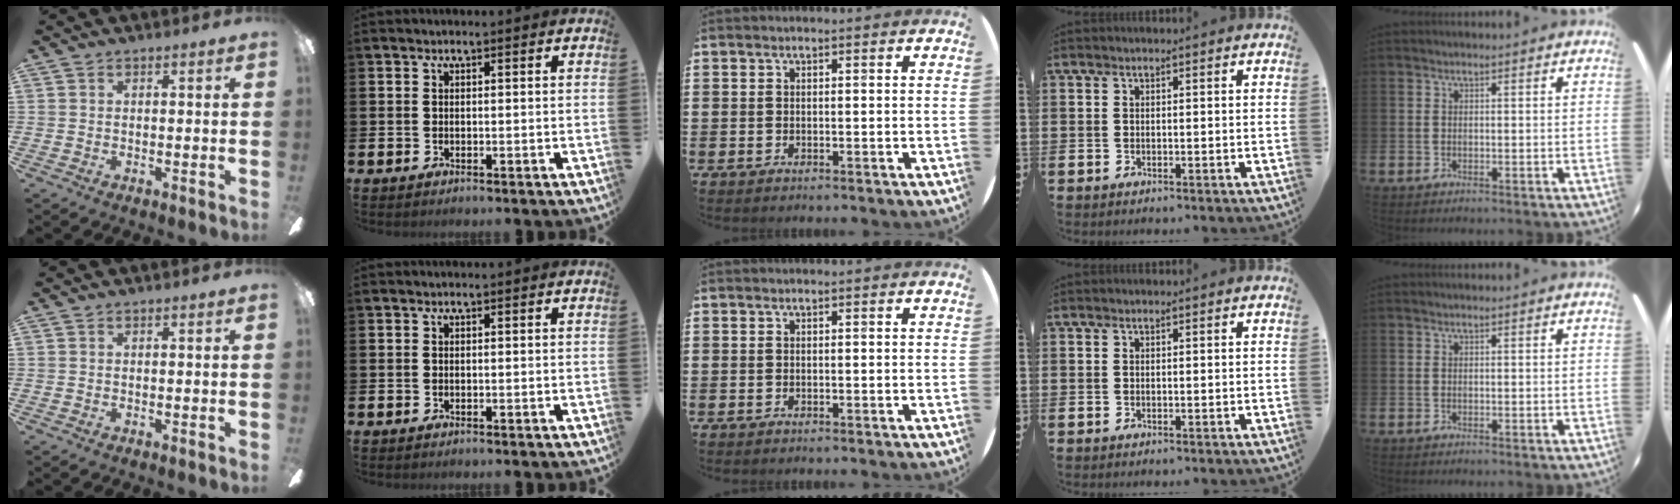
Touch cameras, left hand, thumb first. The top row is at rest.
{}